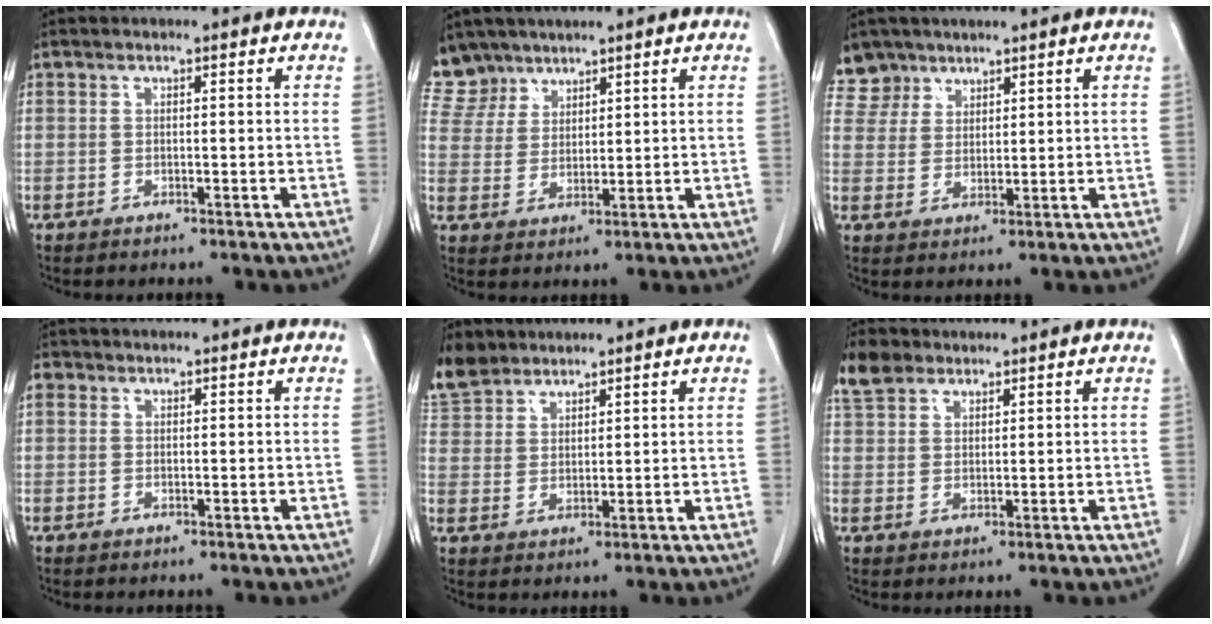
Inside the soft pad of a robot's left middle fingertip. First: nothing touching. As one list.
[{"total": 6.5, "force": [5.5, 3.5, -0.4], "torque": [0.008, 0.004, 0.115]}, {"total": 5.3, "force": [4.2, 3.2, -0.5], "torque": [0.016, 0.003, 0.082]}, {"total": 1.4, "force": [0.5, 1.2, 0.4], "torque": [-0.004, 0.009, 0.006]}, {"total": 6.7, "force": [5.8, 3.1, 1.1], "torque": [-0.029, 0.012, 0.123]}, {"total": 5.0, "force": [3.8, 2.9, 1.6], "torque": [-0.043, 0.018, 0.081]}]